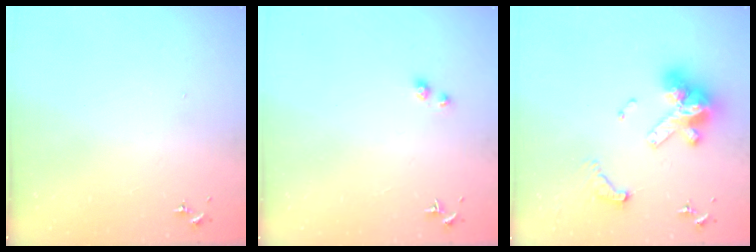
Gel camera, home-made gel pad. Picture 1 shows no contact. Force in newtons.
{"total": 2.9, "press": 2.9, "slide": 0.2}
{"total": 17.1, "press": 17.0, "slide": 1.9}